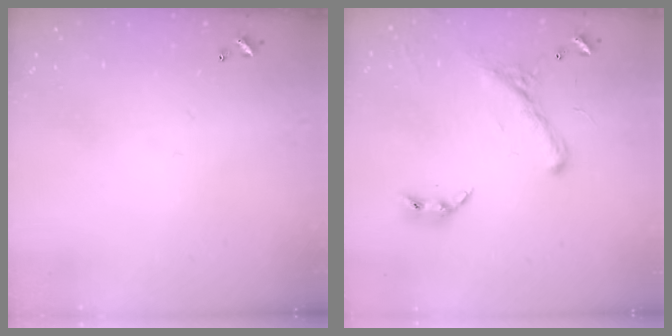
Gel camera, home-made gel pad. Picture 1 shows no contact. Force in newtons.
{"total": 2.6, "press": 2.3, "slide": 1.3}